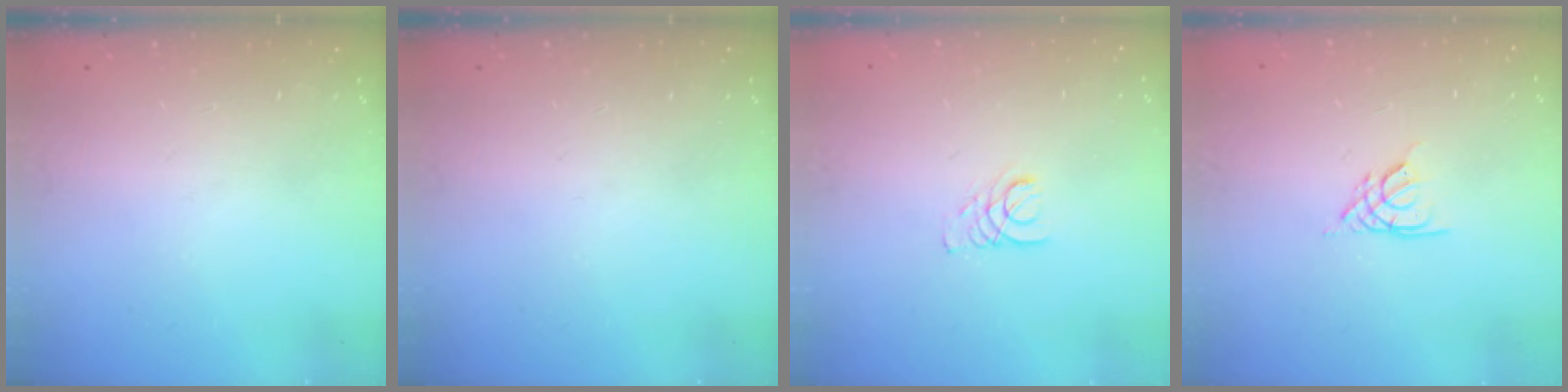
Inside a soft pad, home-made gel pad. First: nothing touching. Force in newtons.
{"total": 0.0}
{"total": 1.9, "press": 1.9, "slide": 0.2}
{"total": 2.7, "press": 2.7, "slide": 0.4}